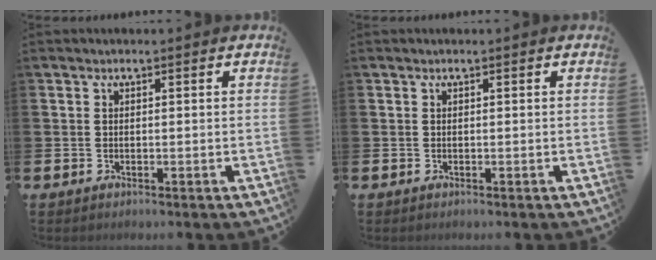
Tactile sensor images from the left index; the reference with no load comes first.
{"total": 0.0}